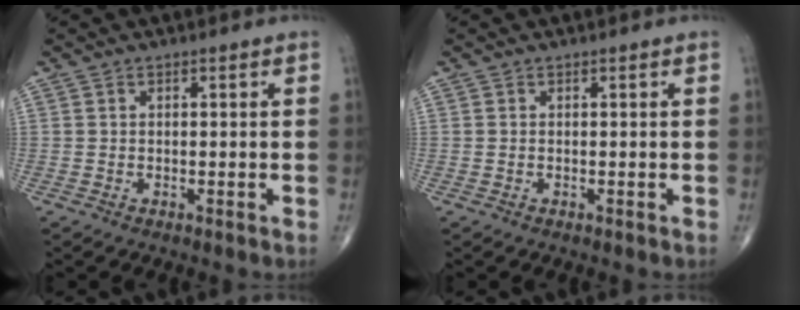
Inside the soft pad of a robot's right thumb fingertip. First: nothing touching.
{"total": 0.0}